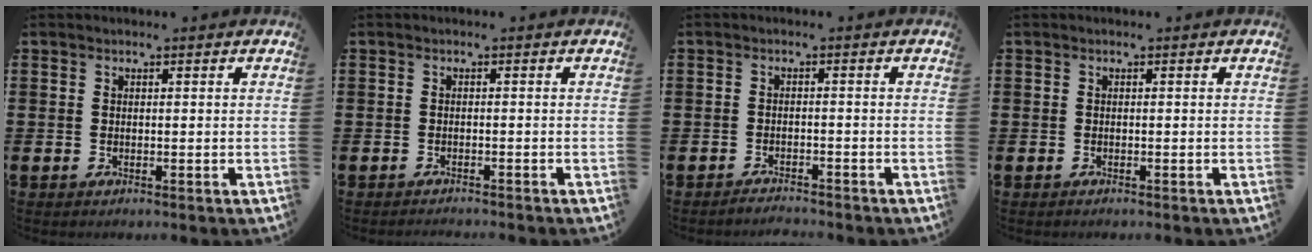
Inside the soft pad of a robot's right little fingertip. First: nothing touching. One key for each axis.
{"total": 0.8, "fx": -0.8, "fy": -0.1, "fz": 0.0, "tx": -0.001, "ty": 0.000, "tz": -0.016}
{"total": 1.6, "fx": -1.6, "fy": -0.1, "fz": -0.1, "tx": -0.003, "ty": 0.005, "tz": -0.033}
{"total": 0.0}